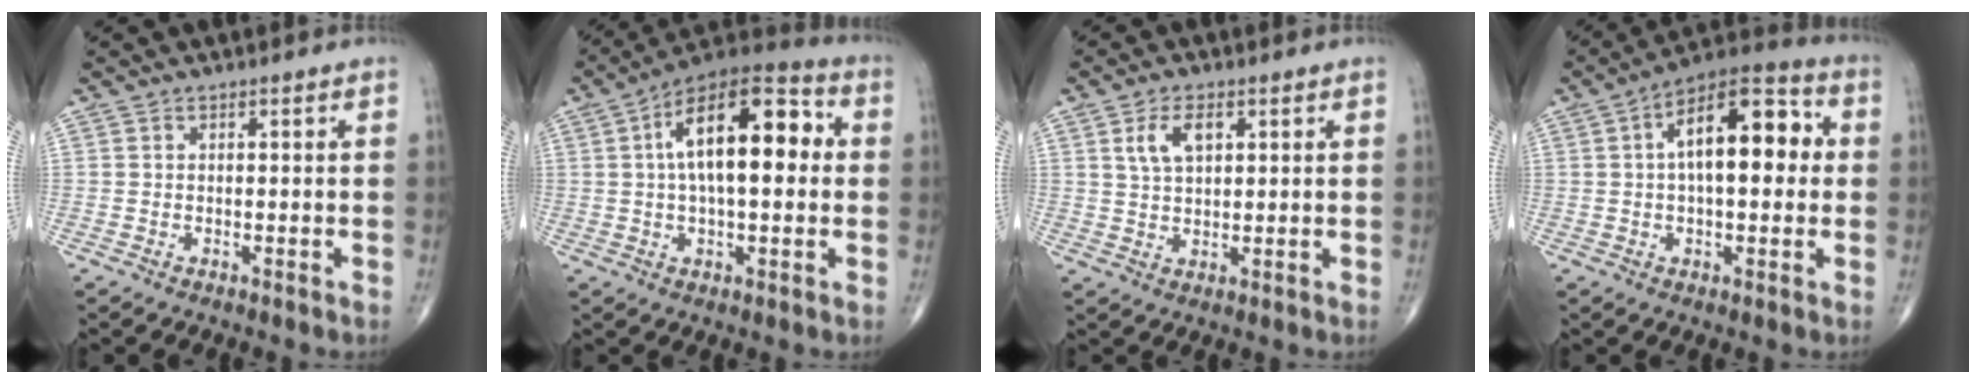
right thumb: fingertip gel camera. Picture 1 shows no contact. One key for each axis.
{"total": 18.5, "fx": 2.8, "fy": 8.4, "fz": 16.2, "tx": -0.238, "ty": 0.033, "tz": 0.035}
{"total": 5.6, "fx": 2.1, "fy": 3.1, "fz": 4.2, "tx": -0.072, "ty": -0.004, "tz": 0.043}
{"total": 16.3, "fx": 2.4, "fy": 7.6, "fz": 14.1, "tx": -0.196, "ty": 0.033, "tz": 0.028}